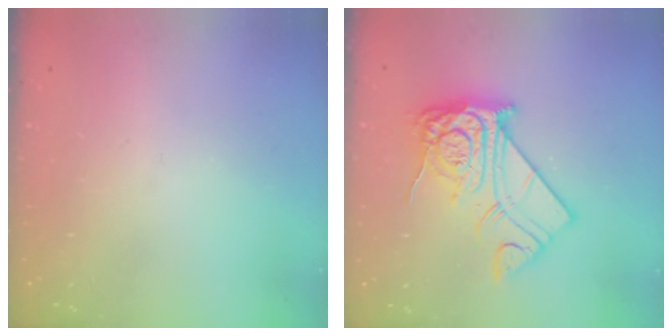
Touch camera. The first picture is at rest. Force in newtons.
{"total": 16.2, "press": 16.1, "slide": 1.3}